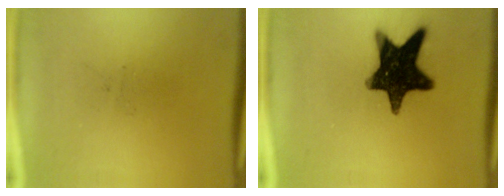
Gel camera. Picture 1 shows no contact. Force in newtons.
{"total": 16.6}